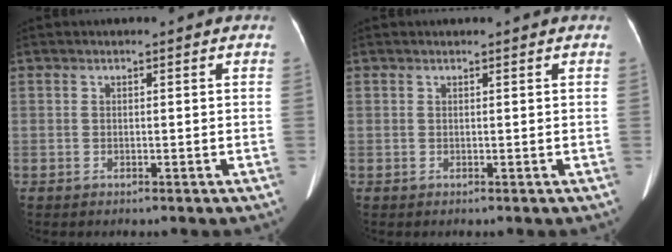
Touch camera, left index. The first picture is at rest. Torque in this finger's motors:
{"motor_torque": [0.01, -0.02, -0.04, -0.03]}